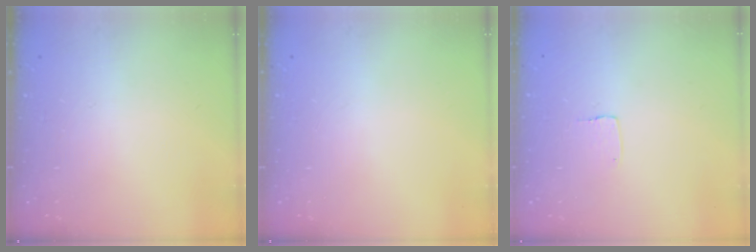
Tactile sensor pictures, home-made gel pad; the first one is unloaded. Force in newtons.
{"total": 0.0}
{"total": 3.8, "press": 3.8, "slide": 0.1}